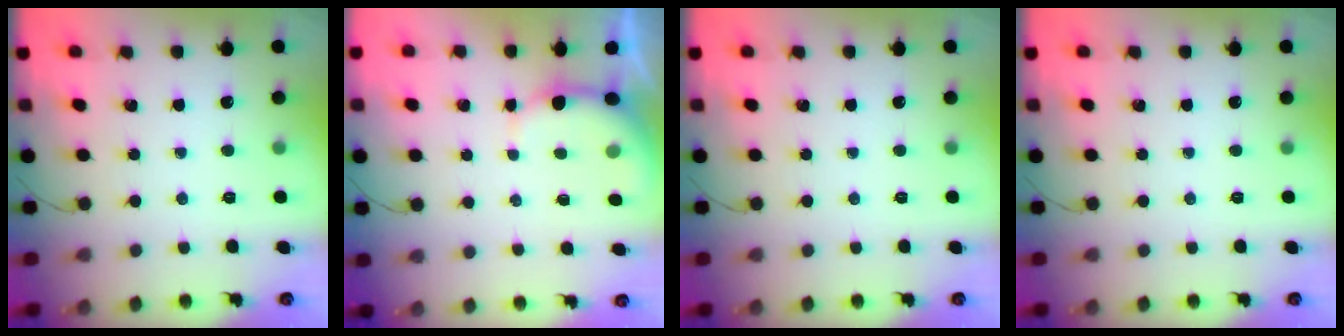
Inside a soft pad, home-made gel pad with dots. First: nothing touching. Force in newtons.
{"total": 3.4, "press": 3.2, "slide": 0.9}
{"total": 0.0}
{"total": 0.0}